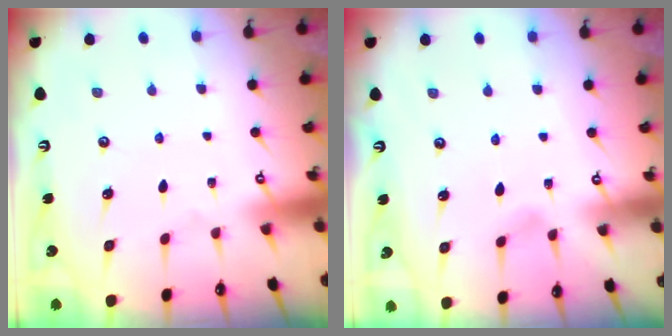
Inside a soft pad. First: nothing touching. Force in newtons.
{"total": 2.4, "press": 2.4, "slide": 0.3}